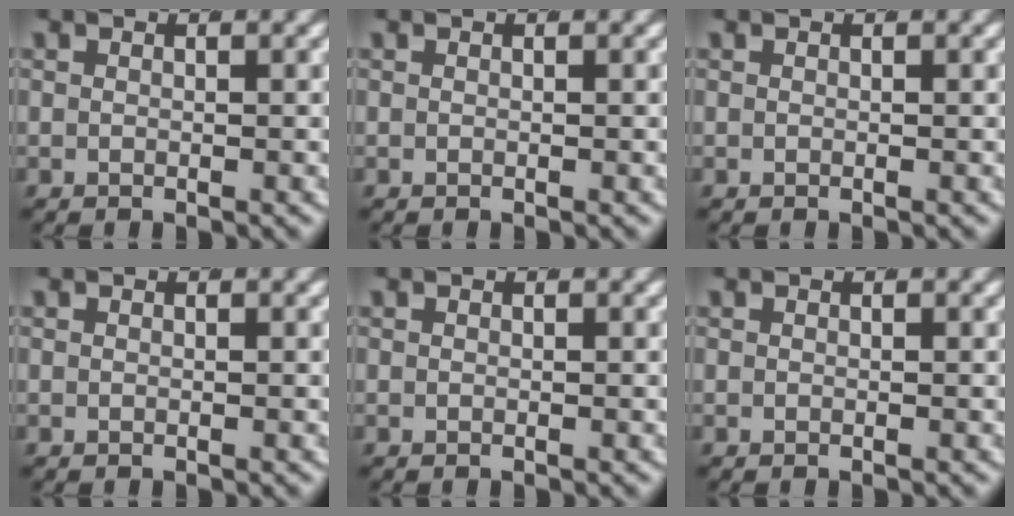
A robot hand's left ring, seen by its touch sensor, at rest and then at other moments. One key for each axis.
{"total": 0.0}
{"total": 0.0}
{"total": 0.0}
{"total": 0.0}
{"total": 0.0}